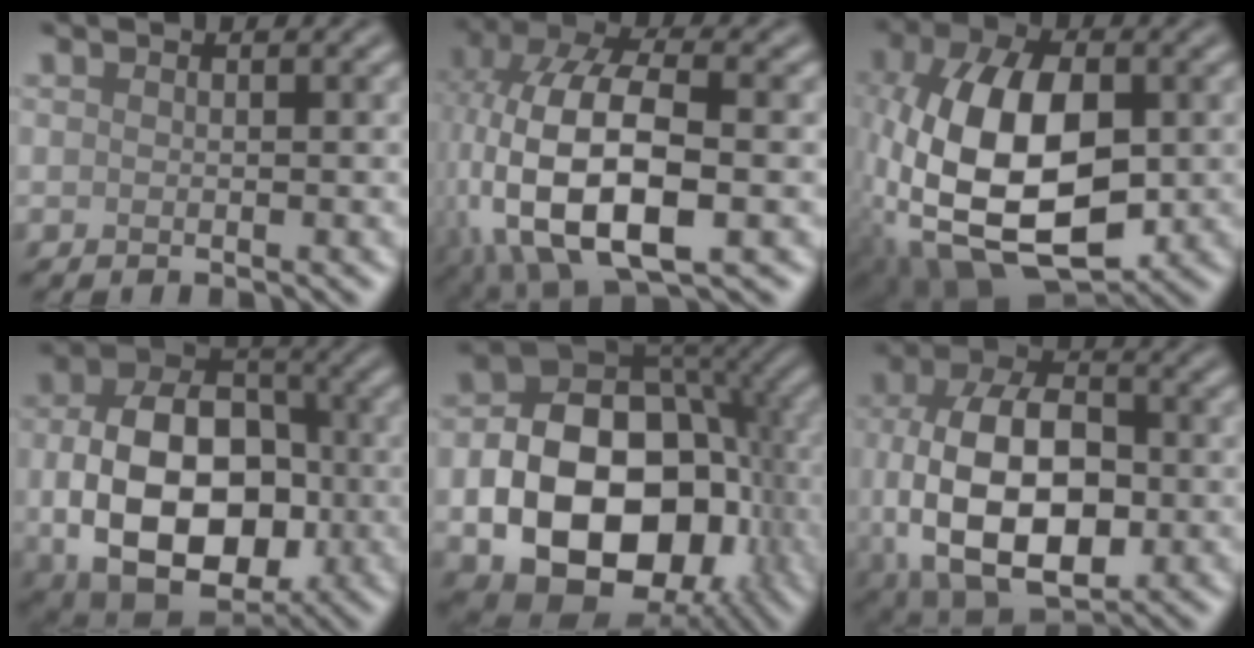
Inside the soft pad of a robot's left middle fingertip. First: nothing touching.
{"total": 13.9, "force": [-2.8, 7.1, 11.6], "torque": [-0.249, -0.009, -0.047]}
{"total": 13.5, "force": [-1.6, 7.7, 10.9], "torque": [-0.231, -0.007, -0.026]}
{"total": 13.3, "force": [-1.7, 9.2, 9.5], "torque": [-0.173, -0.025, -0.023]}
{"total": 15.4, "force": [-3.9, 10.6, 10.4], "torque": [-0.153, -0.025, -0.068]}
{"total": 13.2, "force": [-1.2, 8.2, 10.2], "torque": [-0.204, -0.017, -0.008]}